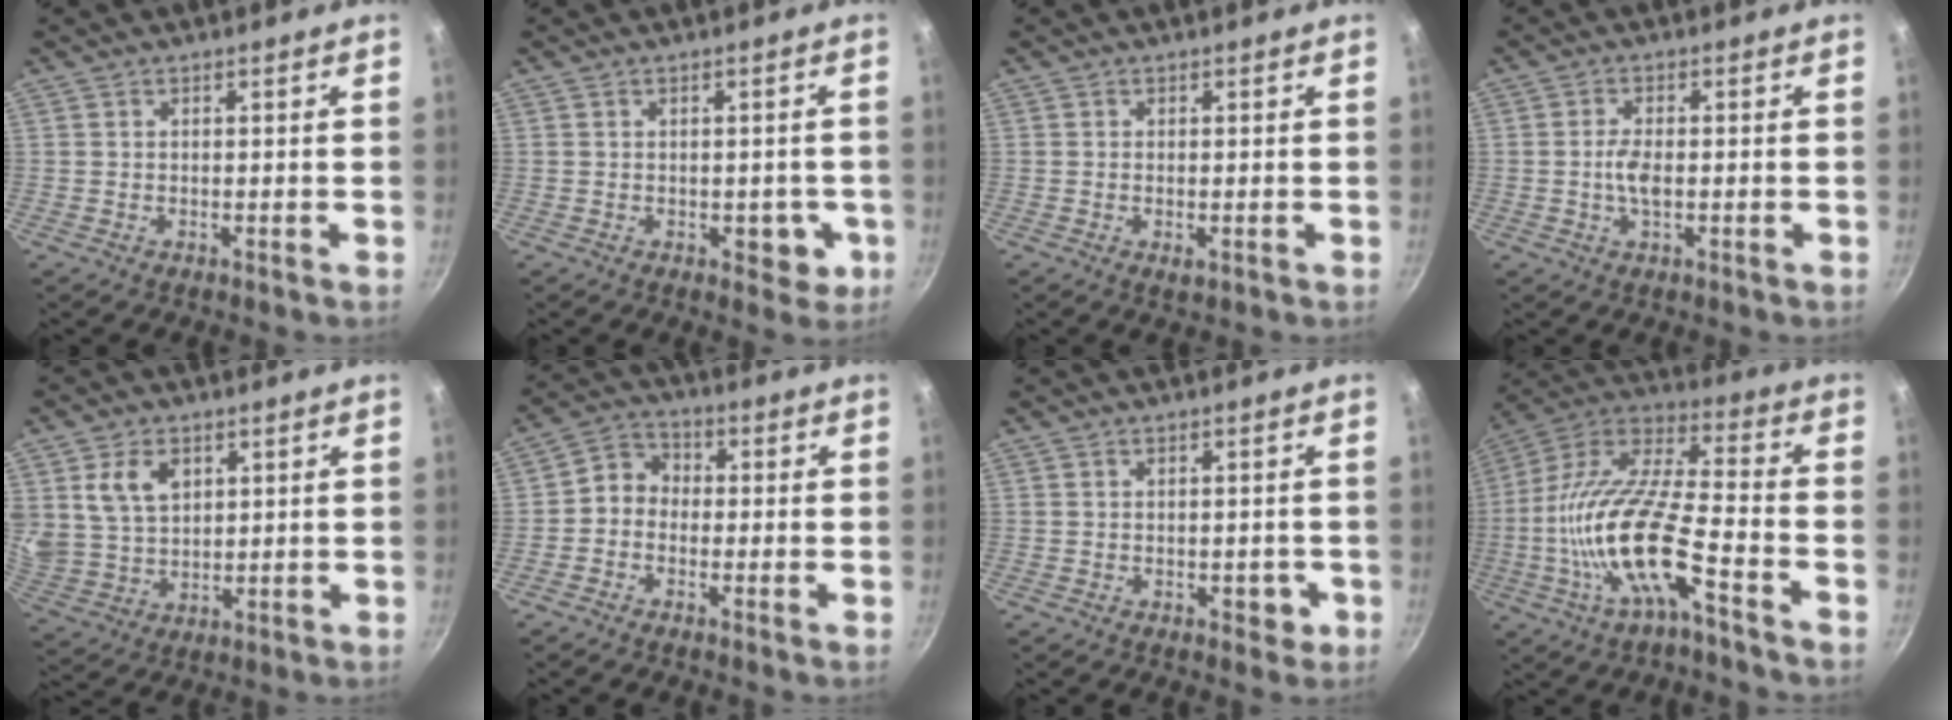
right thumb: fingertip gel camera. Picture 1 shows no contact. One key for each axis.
{"total": 4.6, "fx": -1.0, "fy": 3.0, "fz": 3.3, "tx": -0.011, "ty": 0.006, "tz": -0.011}
{"total": 1.6, "fx": -0.4, "fy": 0.9, "fz": 1.3, "tx": -0.023, "ty": -0.004, "tz": -0.005}
{"total": 3.7, "fx": -0.4, "fy": 1.8, "fz": 3.2, "tx": -0.062, "ty": 0.006, "tz": -0.011}
{"total": 9.8, "fx": 3.6, "fy": 6.9, "fz": 5.9, "tx": -0.093, "ty": -0.017, "tz": 0.080}
{"total": 5.1, "fx": -1.1, "fy": 4.3, "fz": 2.4, "tx": -0.019, "ty": 0.024, "tz": -0.038}
{"total": 2.7, "fx": -0.8, "fy": 1.8, "fz": 1.8, "tx": 0.003, "ty": 0.010, "tz": -0.007}
{"total": 19.0, "fx": -7.0, "fy": 6.0, "fz": 16.6, "tx": -0.314, "ty": 0.050, "tz": -0.149}